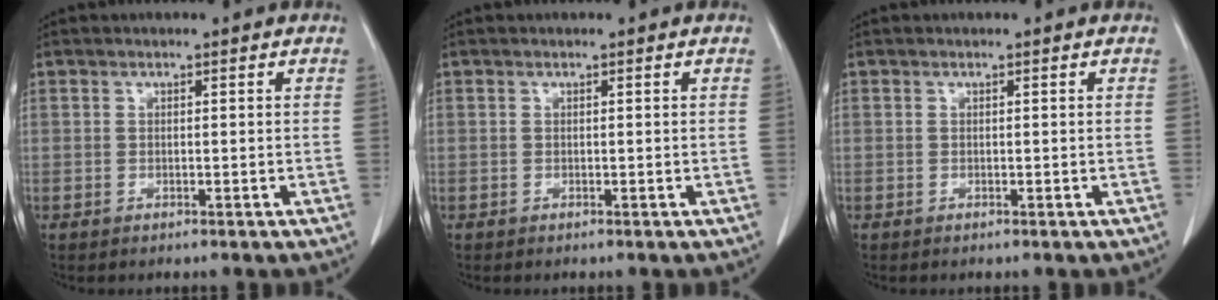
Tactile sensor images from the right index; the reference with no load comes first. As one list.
[{"total": 0.0}, {"total": 0.0}]